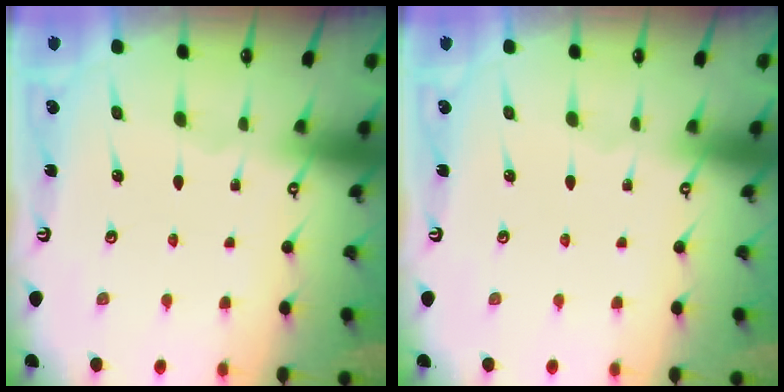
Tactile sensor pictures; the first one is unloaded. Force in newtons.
{"total": 0.0}